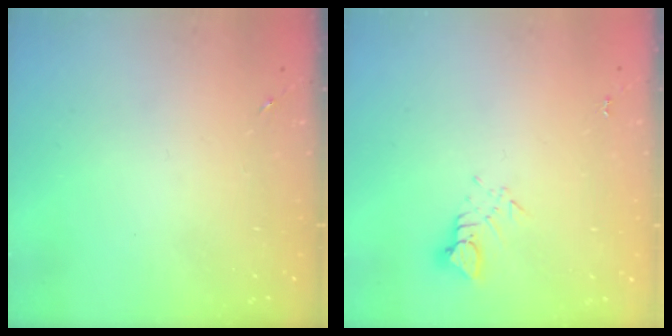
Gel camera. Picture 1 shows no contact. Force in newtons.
{"total": 3.1, "press": 3.1, "slide": 0.2}